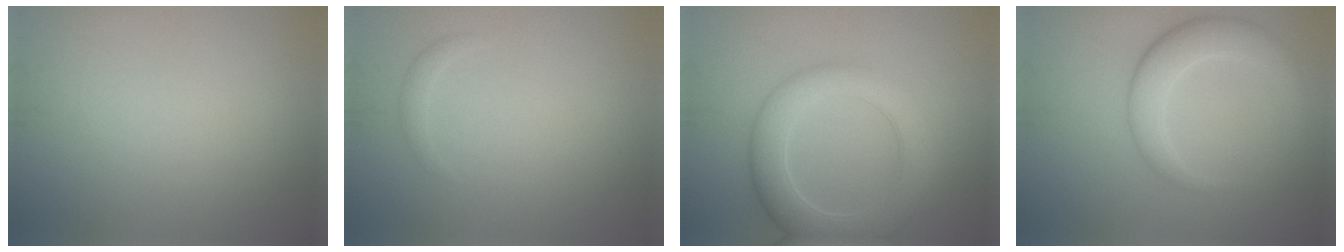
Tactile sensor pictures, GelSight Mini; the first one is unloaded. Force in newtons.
{"total": 0.8, "press": 0.8, "slide": 0.0}
{"total": 6.3, "press": 6.3, "slide": 0.5}
{"total": 4.5, "press": 4.5, "slide": 0.1}